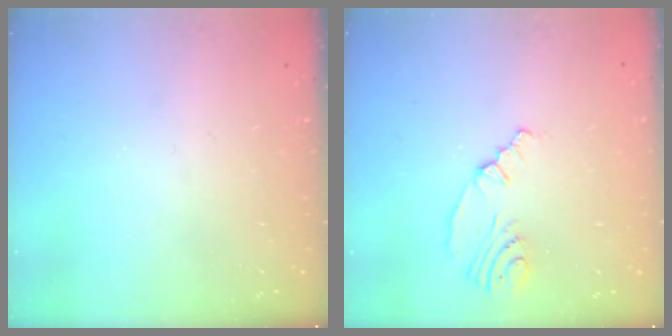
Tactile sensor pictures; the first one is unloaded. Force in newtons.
{"total": 5.6, "press": 2.6, "slide": 4.9}